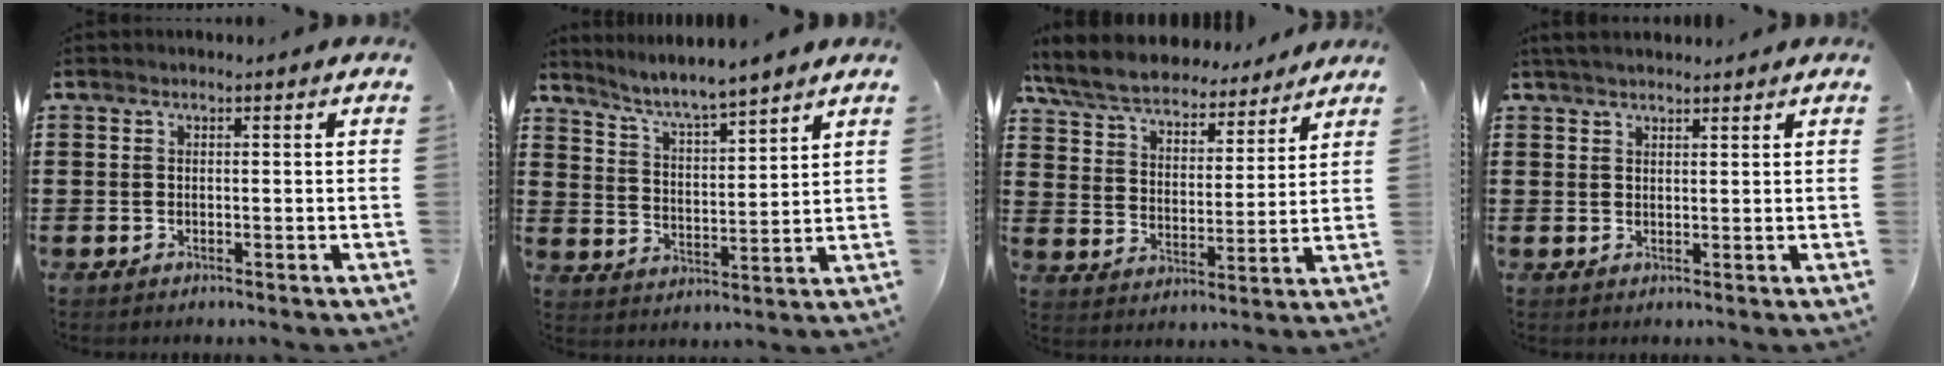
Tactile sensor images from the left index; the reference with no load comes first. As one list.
[{"total": 5.8, "force": [5.3, 0.0, 2.3], "torque": [-0.065, -0.029, 0.091]}, {"total": 7.6, "force": [7.1, 1.3, 2.3], "torque": [-0.076, -0.037, 0.125]}, {"total": 2.2, "force": [2.0, 0.5, 0.8], "torque": [-0.020, 0.005, 0.040]}]